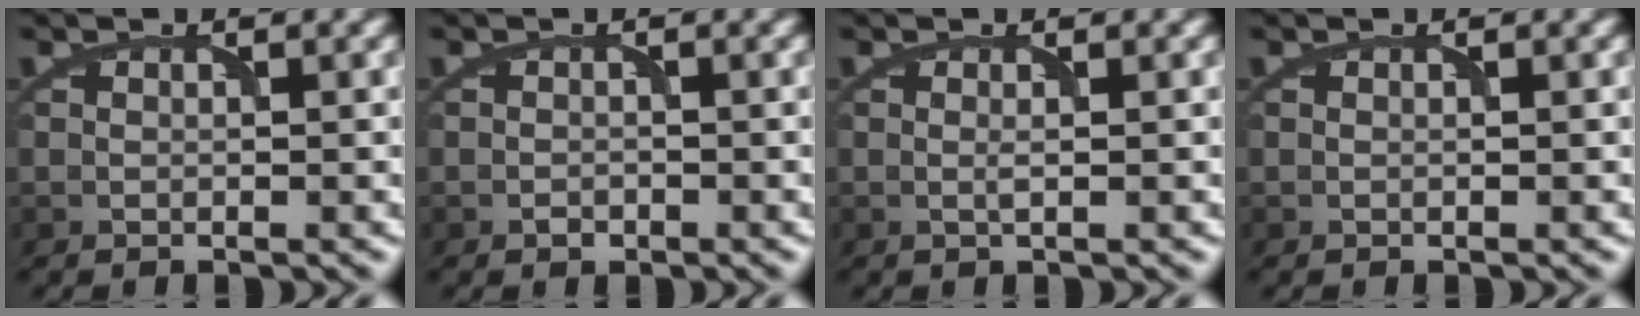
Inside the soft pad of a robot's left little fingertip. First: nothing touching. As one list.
[{"total": 0.7, "force": [-0.4, 0.5, 0.3], "torque": [-0.003, -0.002, -0.009]}, {"total": 0.6, "force": [0.0, 0.0, 0.6], "torque": [-0.015, -0.001, -0.001]}, {"total": 0.0}]